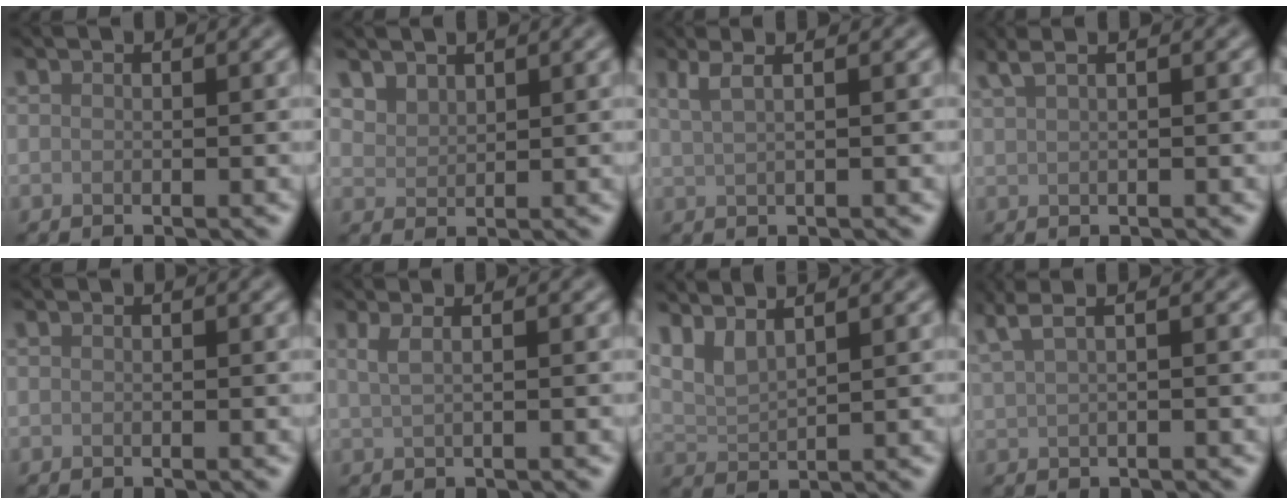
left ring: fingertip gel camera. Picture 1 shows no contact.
{"total": 1.8, "force": [1.6, 0.7, 0.4], "torque": [-0.011, -0.003, 0.041]}
{"total": 3.4, "force": [2.0, 1.5, 2.3], "torque": [-0.026, 0.013, 0.006]}
{"total": 3.1, "force": [2.0, 1.3, 2.0], "torque": [-0.026, 0.015, 0.012]}
{"total": 0.0}
{"total": 2.4, "force": [1.1, 1.1, 1.8], "torque": [-0.021, 0.001, -0.001]}
{"total": 3.3, "force": [2.7, 0.7, 1.7], "torque": [-0.044, 0.008, 0.059]}
{"total": 4.3, "force": [2.7, 1.7, 2.9], "torque": [-0.044, 0.027, 0.024]}